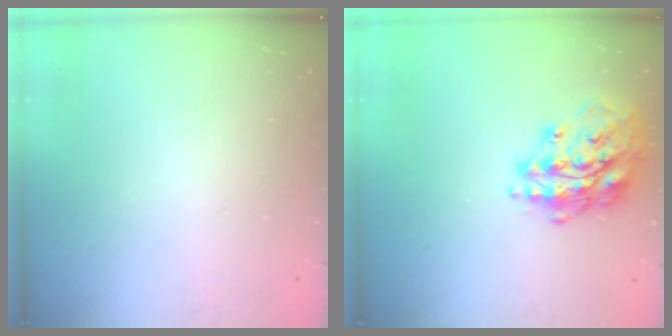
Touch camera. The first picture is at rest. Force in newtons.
{"total": 16.4, "press": 16.4, "slide": 0.6}